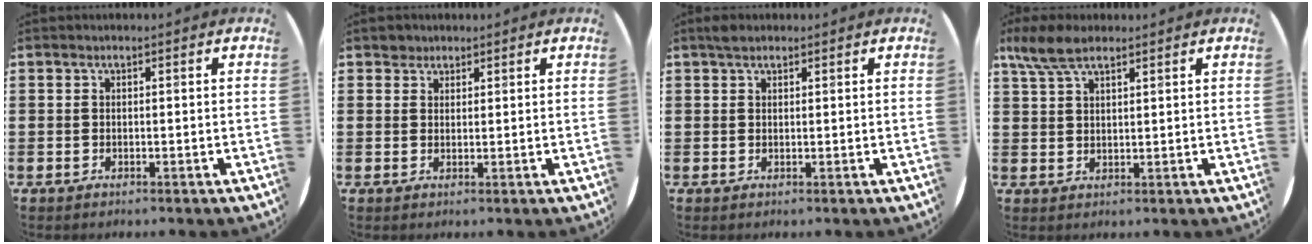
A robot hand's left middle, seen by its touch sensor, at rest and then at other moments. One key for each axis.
{"total": 1.7, "fx": 1.4, "fy": 0.9, "fz": -0.1, "tx": 0.007, "ty": -0.001, "tz": 0.028}
{"total": 1.3, "fx": 1.1, "fy": 0.5, "fz": 0.3, "tx": -0.001, "ty": 0.001, "tz": 0.019}
{"total": 5.5, "fx": 4.2, "fy": 1.9, "fz": 3.0, "tx": -0.068, "ty": 0.001, "tz": 0.077}